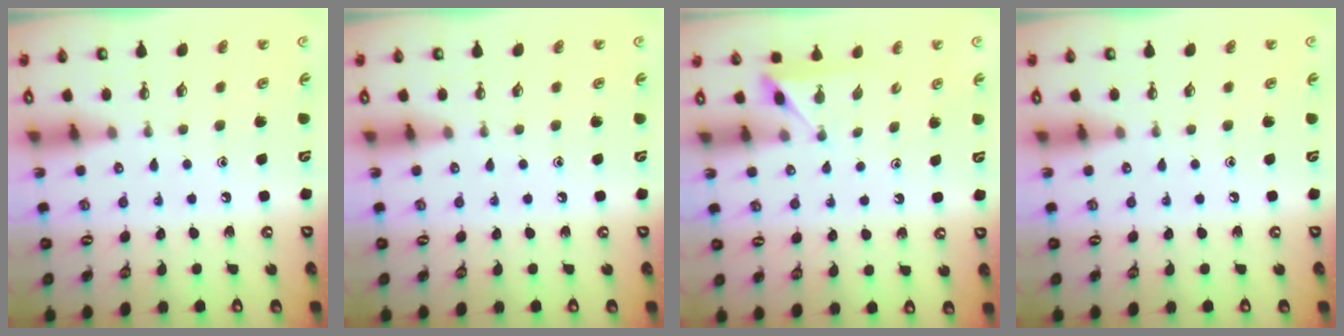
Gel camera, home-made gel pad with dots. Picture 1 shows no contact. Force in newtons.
{"total": 0.0}
{"total": 2.5, "press": 2.5, "slide": 0.3}
{"total": 0.0}